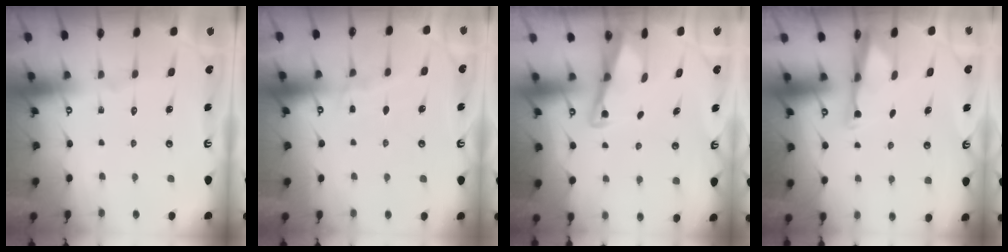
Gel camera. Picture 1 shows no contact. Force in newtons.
{"total": 4.1, "press": 4.1, "slide": 0.5}
{"total": 3.5, "press": 3.5, "slide": 0.3}
{"total": 2.9, "press": 2.9, "slide": 0.6}